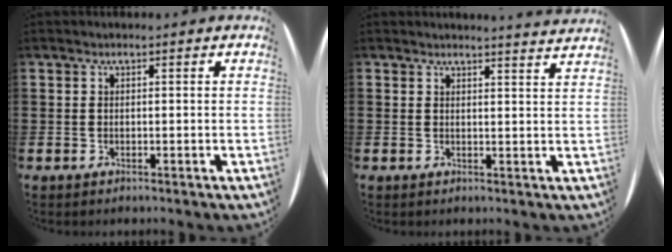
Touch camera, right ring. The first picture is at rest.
{"total": 2.3, "force": [2.3, -0.5, 0.1], "torque": [-0.002, -0.014, 0.042]}